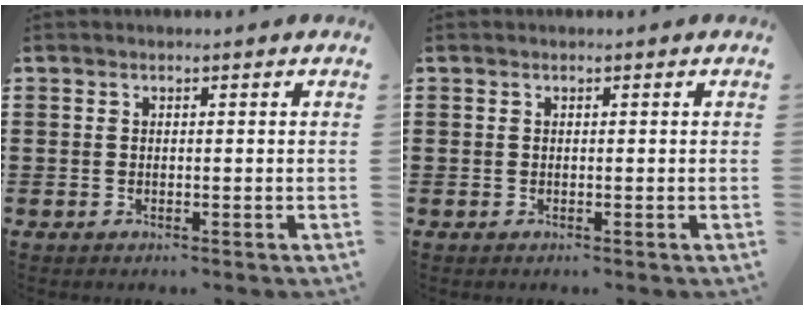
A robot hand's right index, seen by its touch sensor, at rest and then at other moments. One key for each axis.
{"total": 0.0}